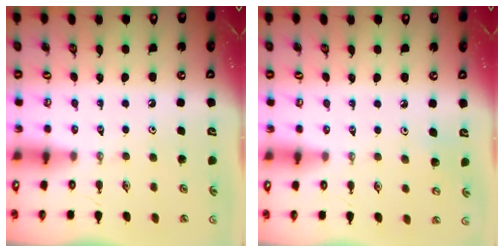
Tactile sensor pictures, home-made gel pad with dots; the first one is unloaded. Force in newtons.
{"total": 5.0, "press": 4.8, "slide": 1.2}